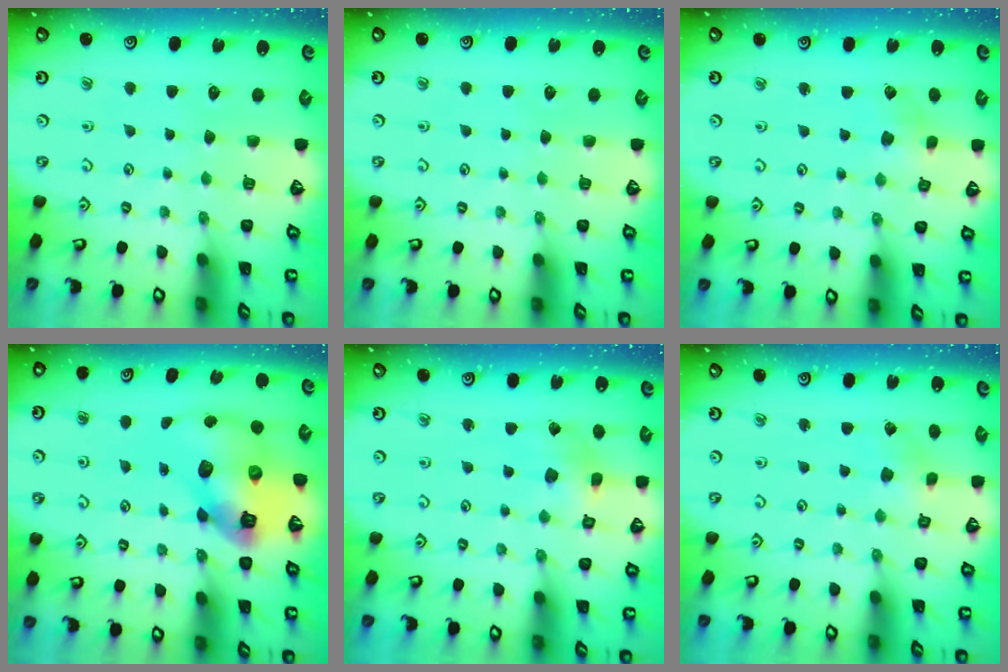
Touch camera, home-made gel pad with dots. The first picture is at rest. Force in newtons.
{"total": 0.0}
{"total": 2.6, "press": 2.6, "slide": 0.4}
{"total": 15.9, "press": 15.8, "slide": 1.9}
{"total": 4.5, "press": 4.4, "slide": 0.6}
{"total": 2.0, "press": 2.0, "slide": 0.1}